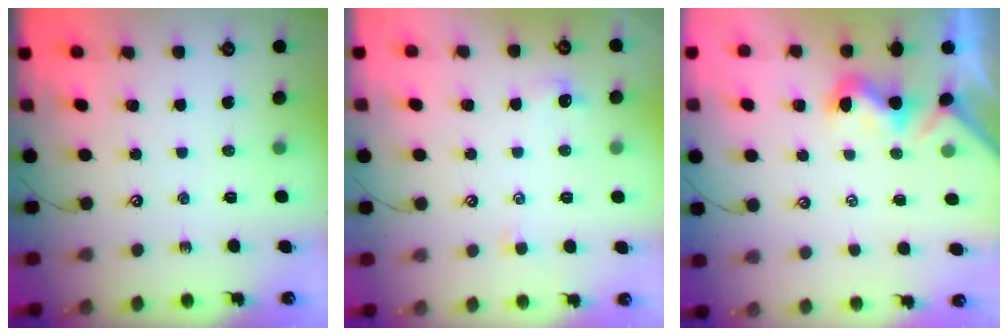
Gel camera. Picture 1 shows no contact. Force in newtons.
{"total": 1.0, "press": 0.8, "slide": 0.6}
{"total": 1.4, "press": 1.2, "slide": 0.5}